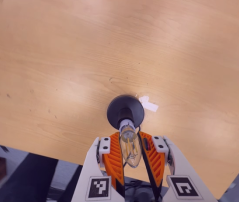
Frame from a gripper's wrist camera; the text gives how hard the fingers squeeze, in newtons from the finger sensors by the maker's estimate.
{"total": 10.8, "left": 10.2, "right": 11.4}